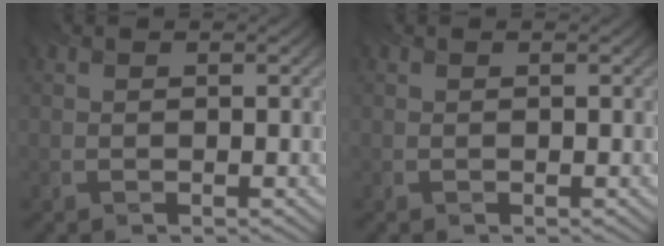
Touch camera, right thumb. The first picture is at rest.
{"total": 0.0}